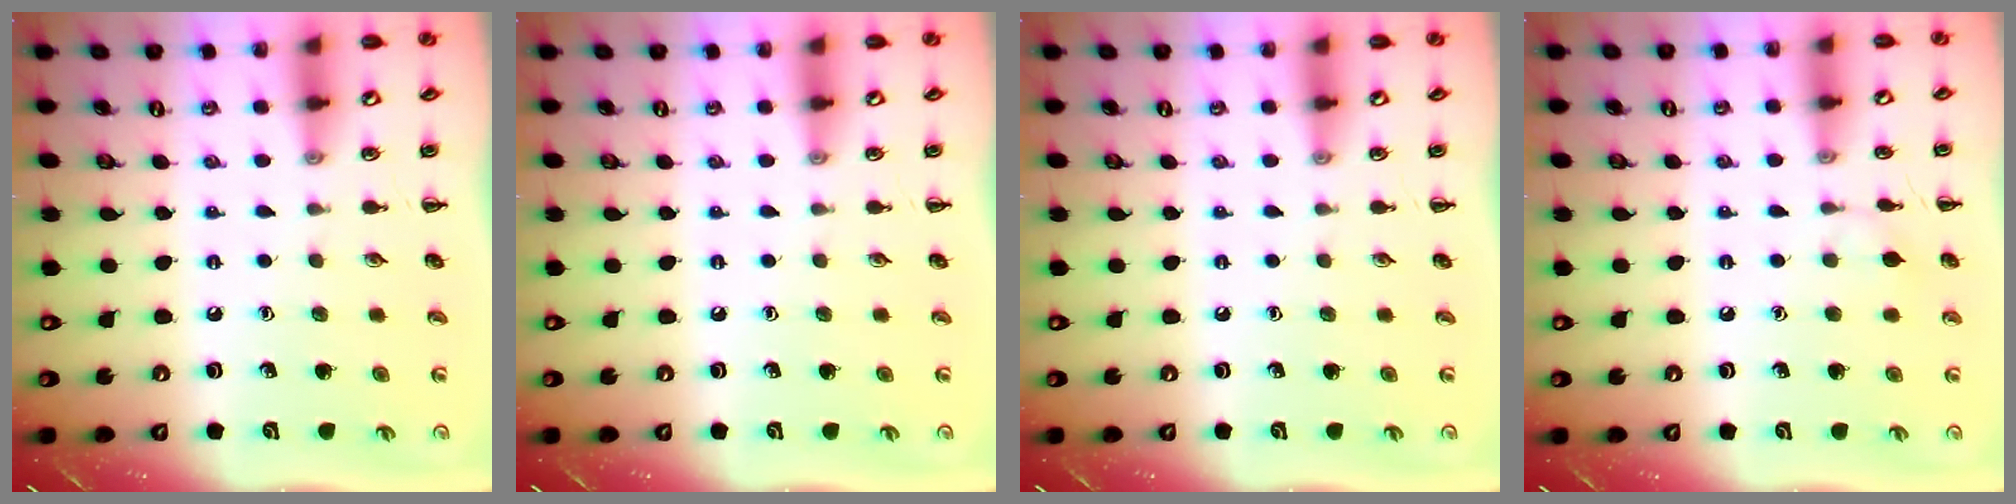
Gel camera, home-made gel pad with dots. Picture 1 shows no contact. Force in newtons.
{"total": 0.0}
{"total": 0.0}
{"total": 5.2, "press": 4.9, "slide": 1.8}